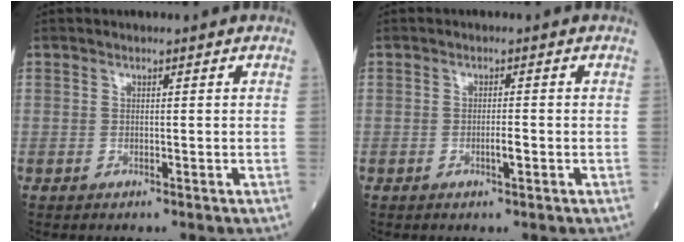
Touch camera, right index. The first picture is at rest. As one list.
[{"total": 1.6, "force": [-0.6, 0.1, 1.5], "torque": [-0.027, -0.001, -0.011]}]